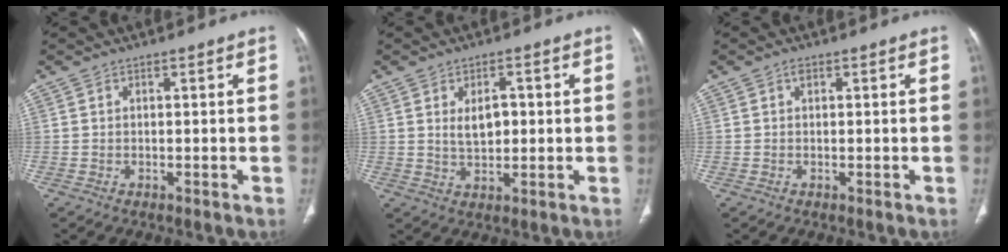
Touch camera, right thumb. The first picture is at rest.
{"total": 5.2, "force": [0.9, 3.0, 4.1], "torque": [-0.058, -0.003, 0.020]}
{"total": 0.8, "force": [0.4, 0.5, 0.5], "torque": [0.001, 0.003, 0.004]}